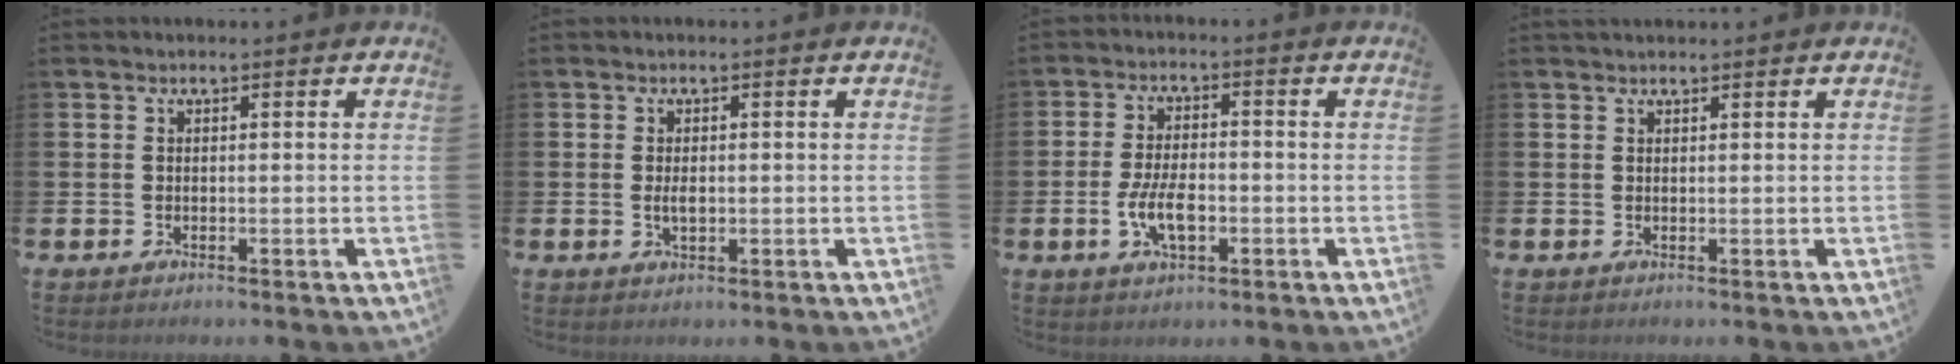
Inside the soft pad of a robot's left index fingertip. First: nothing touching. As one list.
[{"total": 1.7, "force": [0.0, 0.8, 1.5], "torque": [-0.029, 0.003, -0.001]}, {"total": 5.5, "force": [-1.3, 2.7, 4.6], "torque": [-0.092, 0.002, -0.027]}, {"total": 0.7, "force": [0.7, 0.1, 0.1], "torque": [0.005, -0.001, 0.011]}]